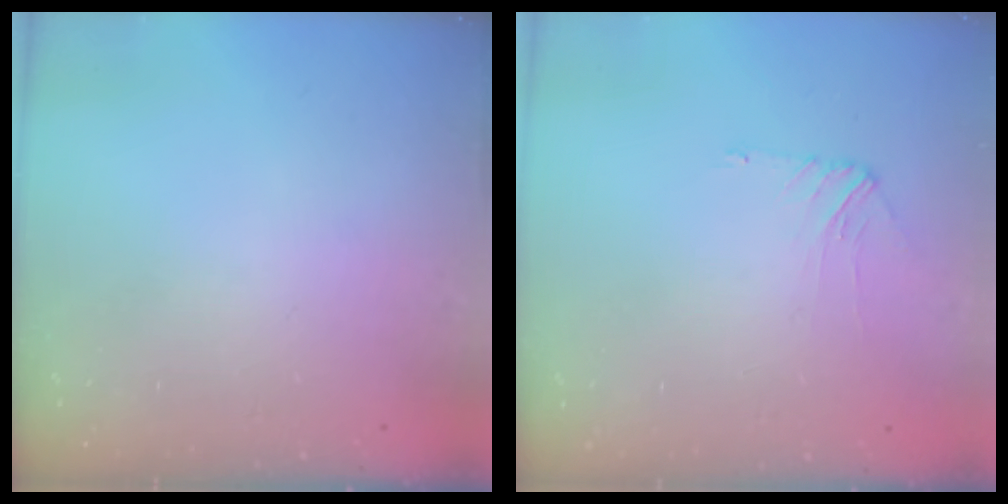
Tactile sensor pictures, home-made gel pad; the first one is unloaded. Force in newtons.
{"total": 2.8, "press": 2.7, "slide": 0.5}